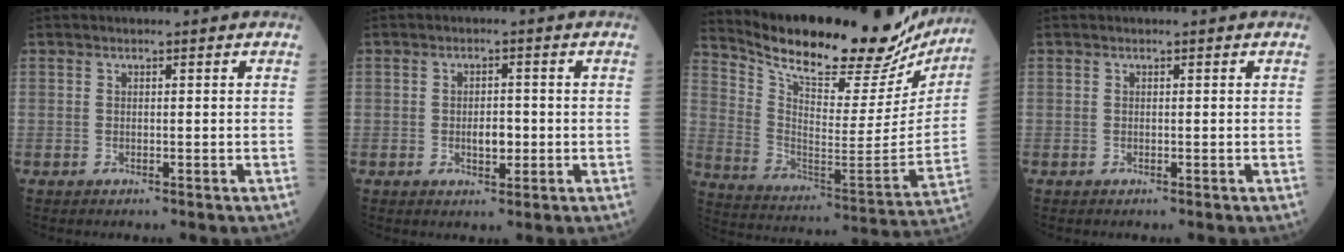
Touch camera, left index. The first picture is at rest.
{"total": 2.9, "force": [-0.7, 1.4, 2.4], "torque": [-0.038, -0.001, -0.011]}
{"total": 26.7, "force": [23.6, 6.5, 10.7], "torque": [-0.181, -0.057, 0.332]}
{"total": 0.0}